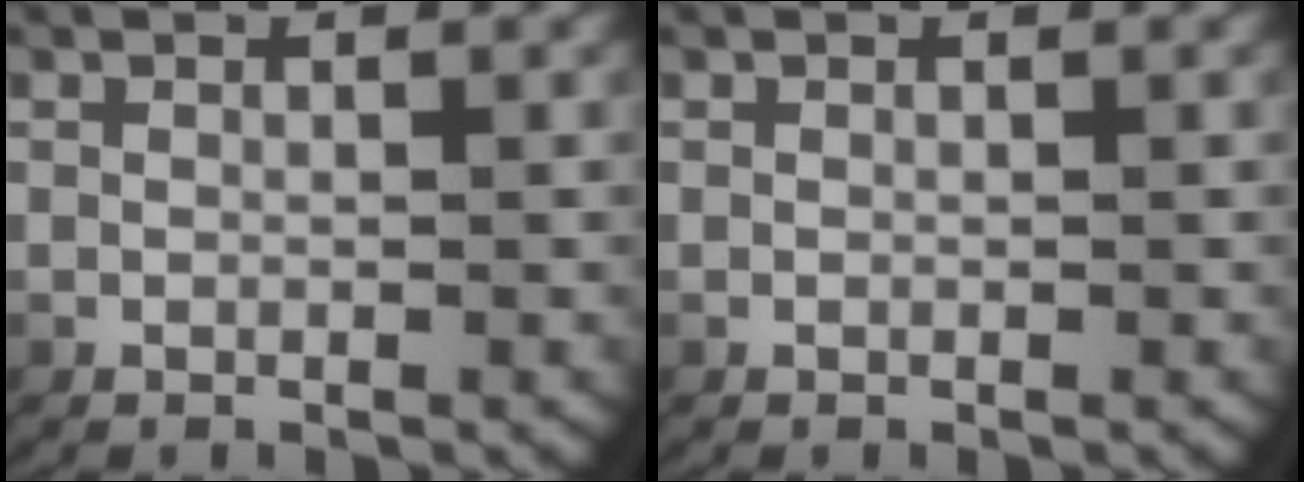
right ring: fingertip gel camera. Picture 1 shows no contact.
{"total": 0.0}